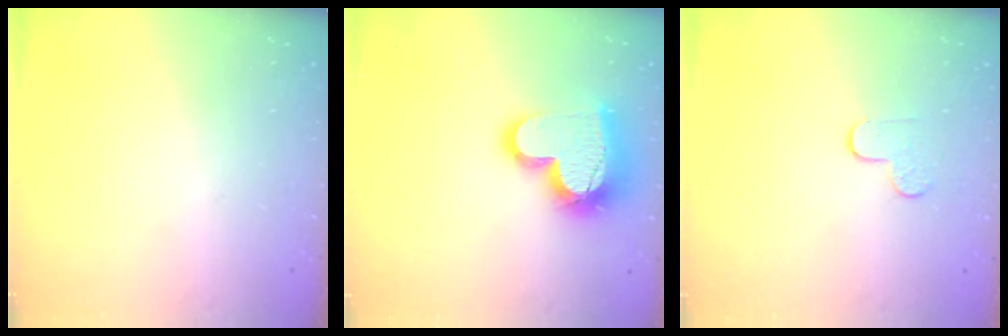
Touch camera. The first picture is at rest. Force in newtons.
{"total": 19.2, "press": 19.2, "slide": 1.5}
{"total": 5.3, "press": 5.3, "slide": 0.4}